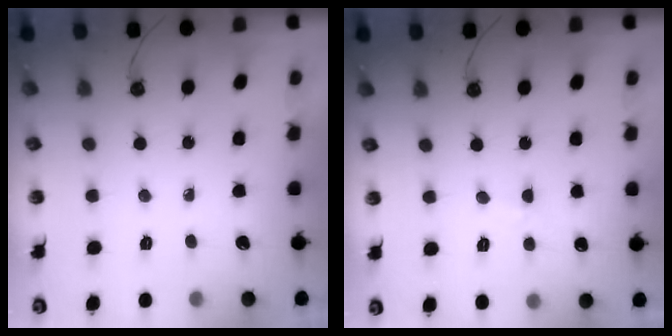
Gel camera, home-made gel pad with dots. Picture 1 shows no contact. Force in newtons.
{"total": 2.4, "press": 2.3, "slide": 0.4}